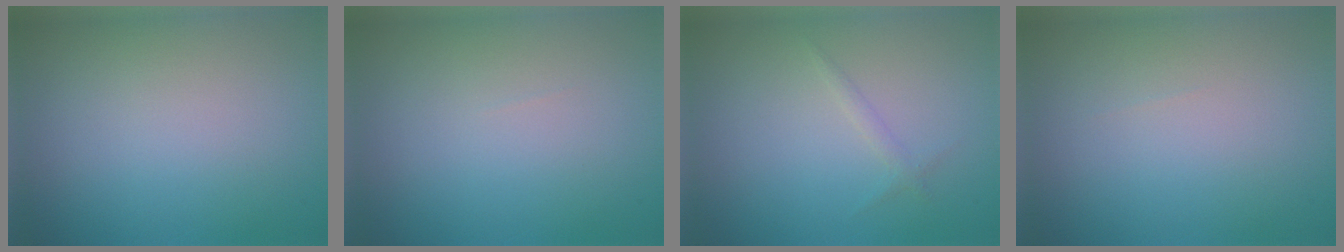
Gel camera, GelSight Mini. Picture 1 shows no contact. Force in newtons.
{"total": 0.0}
{"total": 0.8, "press": 0.8, "slide": 0.1}
{"total": 0.0}